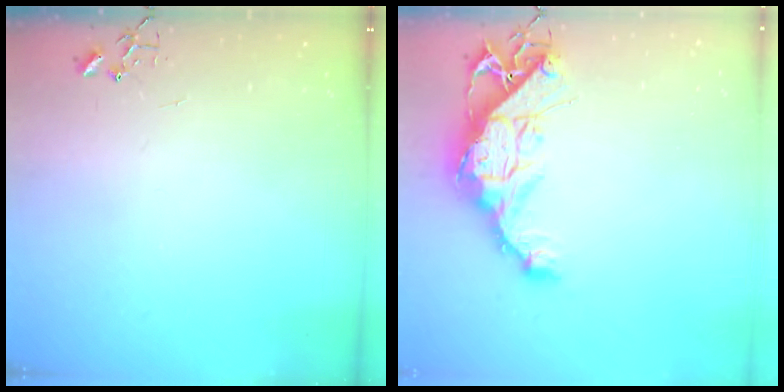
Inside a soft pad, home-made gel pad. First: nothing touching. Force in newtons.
{"total": 14.2, "press": 14.2, "slide": 1.1}